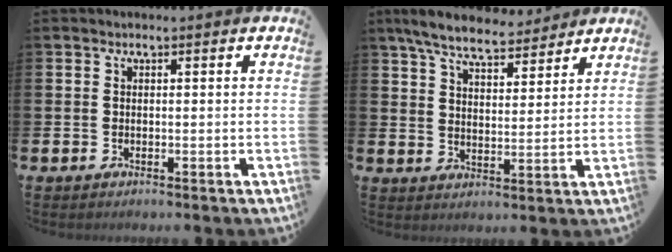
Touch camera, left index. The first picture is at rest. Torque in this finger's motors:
{"motor_torque": [0.29, -0.35, 0.67, 0.17]}